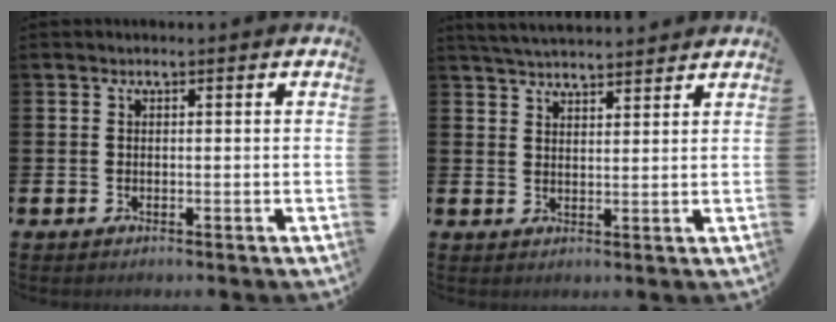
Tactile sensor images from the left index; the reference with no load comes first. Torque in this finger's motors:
{"motor_torque": [0.84, -0.93, 0.46, 0.14]}